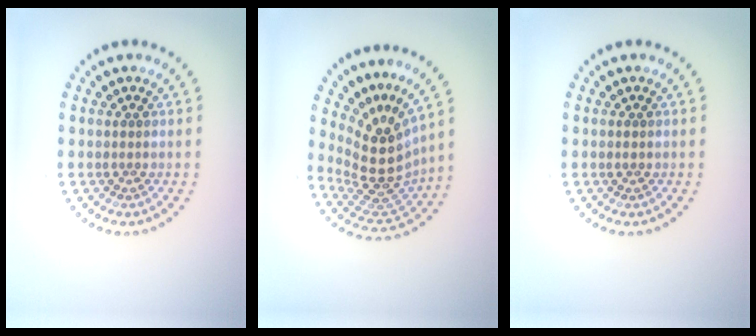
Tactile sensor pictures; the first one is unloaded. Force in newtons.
{"total": 4.9, "press": 3.6, "slide": 3.4}
{"total": 0.7, "press": 0.7, "slide": 0.1}